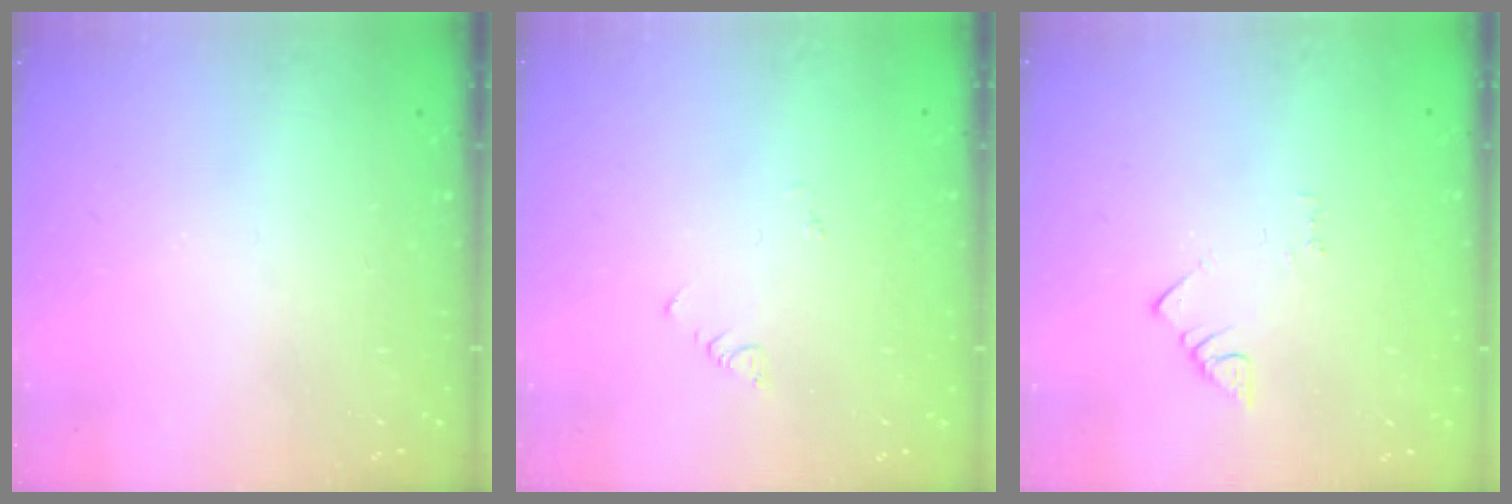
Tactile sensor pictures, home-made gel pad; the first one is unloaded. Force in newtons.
{"total": 1.9, "press": 1.9, "slide": 0.4}
{"total": 1.5, "press": 1.5, "slide": 0.3}